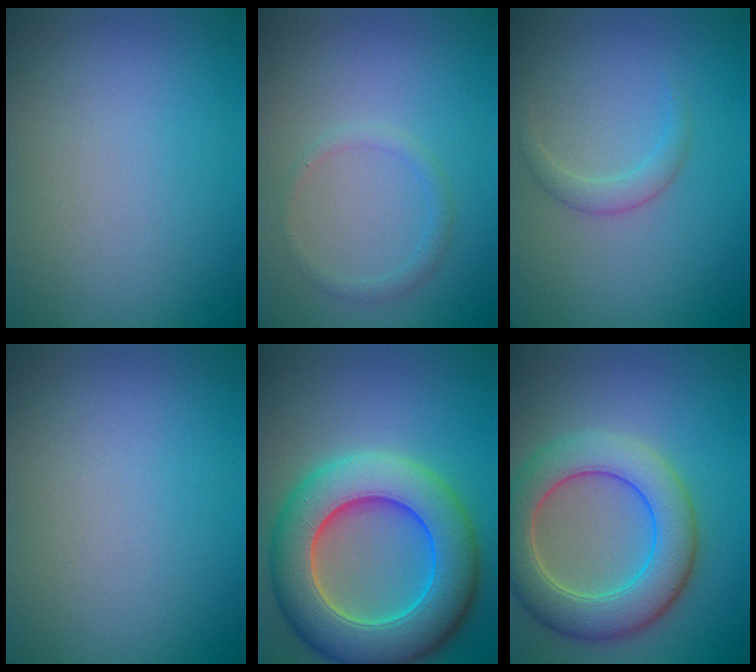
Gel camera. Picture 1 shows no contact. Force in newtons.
{"total": 1.2, "press": 1.2, "slide": 0.1}
{"total": 1.4, "press": 1.4, "slide": 0.1}
{"total": 0.0}
{"total": 10.6, "press": 10.6, "slide": 0.2}
{"total": 7.2, "press": 7.2, "slide": 0.6}